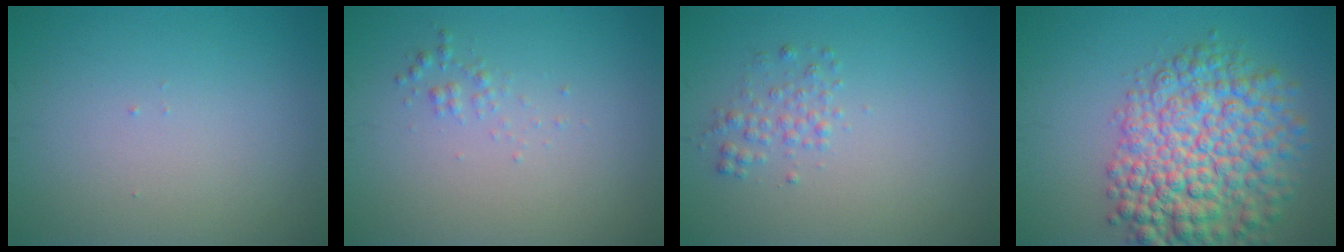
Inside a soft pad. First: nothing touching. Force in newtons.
{"total": 0.9, "press": 0.9, "slide": 0.0}
{"total": 1.5, "press": 1.5, "slide": 0.1}
{"total": 9.7, "press": 9.7, "slide": 0.3}